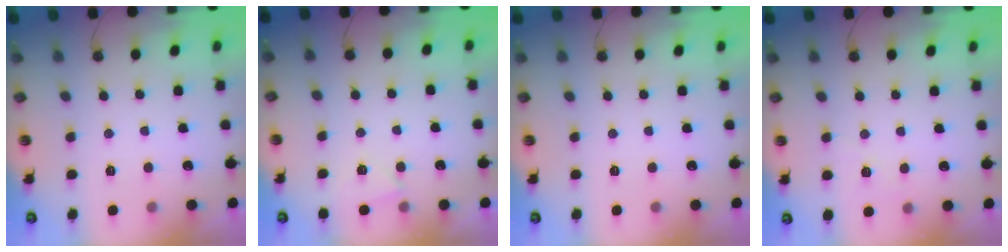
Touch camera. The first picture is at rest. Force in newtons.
{"total": 4.3, "press": 3.9, "slide": 1.6}
{"total": 0.0}
{"total": 5.3, "press": 5.0, "slide": 1.7}